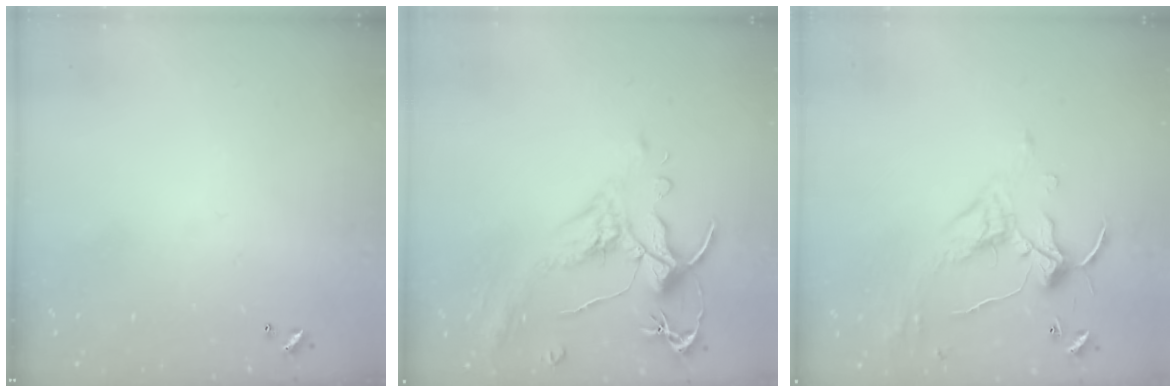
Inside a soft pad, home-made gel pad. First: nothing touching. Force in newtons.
{"total": 1.6, "press": 1.0, "slide": 1.2}
{"total": 1.5, "press": 1.3, "slide": 0.8}